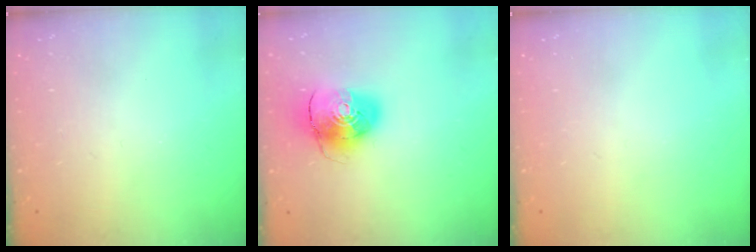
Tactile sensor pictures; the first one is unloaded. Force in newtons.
{"total": 9.9, "press": 9.8, "slide": 1.4}
{"total": 0.0}